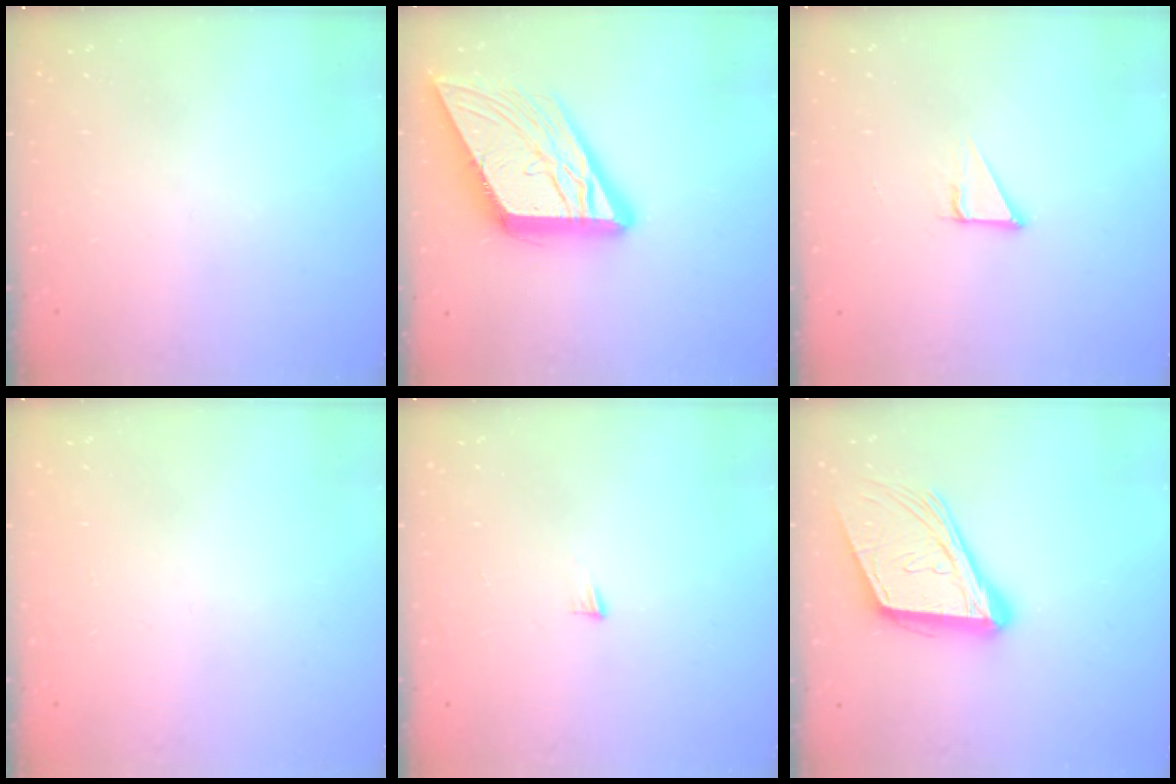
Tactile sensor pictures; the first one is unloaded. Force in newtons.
{"total": 18.7, "press": 18.6, "slide": 2.1}
{"total": 2.8, "press": 2.8, "slide": 0.2}
{"total": 0.9, "press": 0.9, "slide": 0.0}
{"total": 5.2, "press": 5.2, "slide": 0.3}
{"total": 18.8, "press": 18.4, "slide": 4.2}